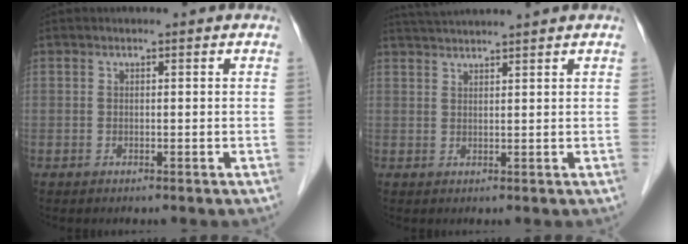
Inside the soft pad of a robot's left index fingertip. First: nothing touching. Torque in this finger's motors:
{"motor_torque": [-0.35, -0.87, 0.50, 0.14]}